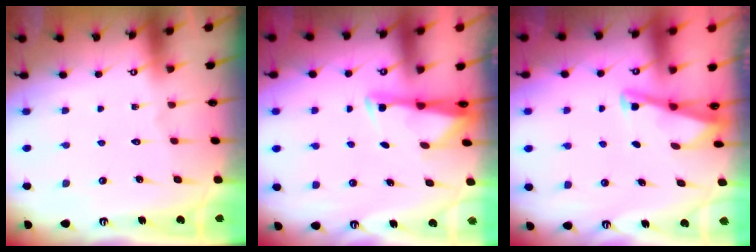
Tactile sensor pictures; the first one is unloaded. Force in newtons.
{"total": 2.9, "press": 2.9, "slide": 0.4}
{"total": 2.9, "press": 2.9, "slide": 0.4}